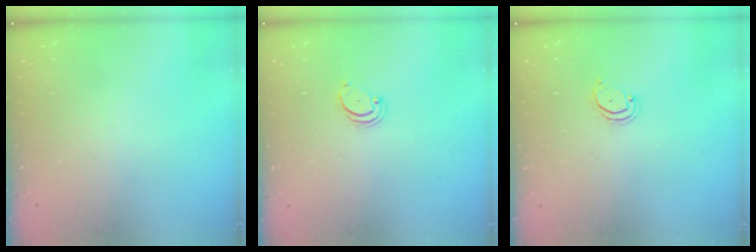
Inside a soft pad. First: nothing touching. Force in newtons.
{"total": 2.2, "press": 2.2, "slide": 0.2}
{"total": 2.5, "press": 2.5, "slide": 0.2}